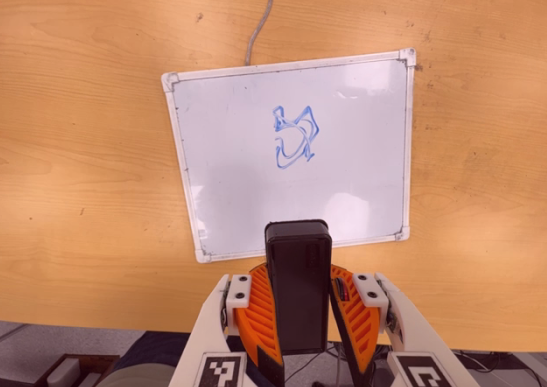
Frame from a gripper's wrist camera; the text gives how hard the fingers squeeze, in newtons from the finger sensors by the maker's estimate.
{"total": 9.4, "left": 9.5, "right": 9.4}